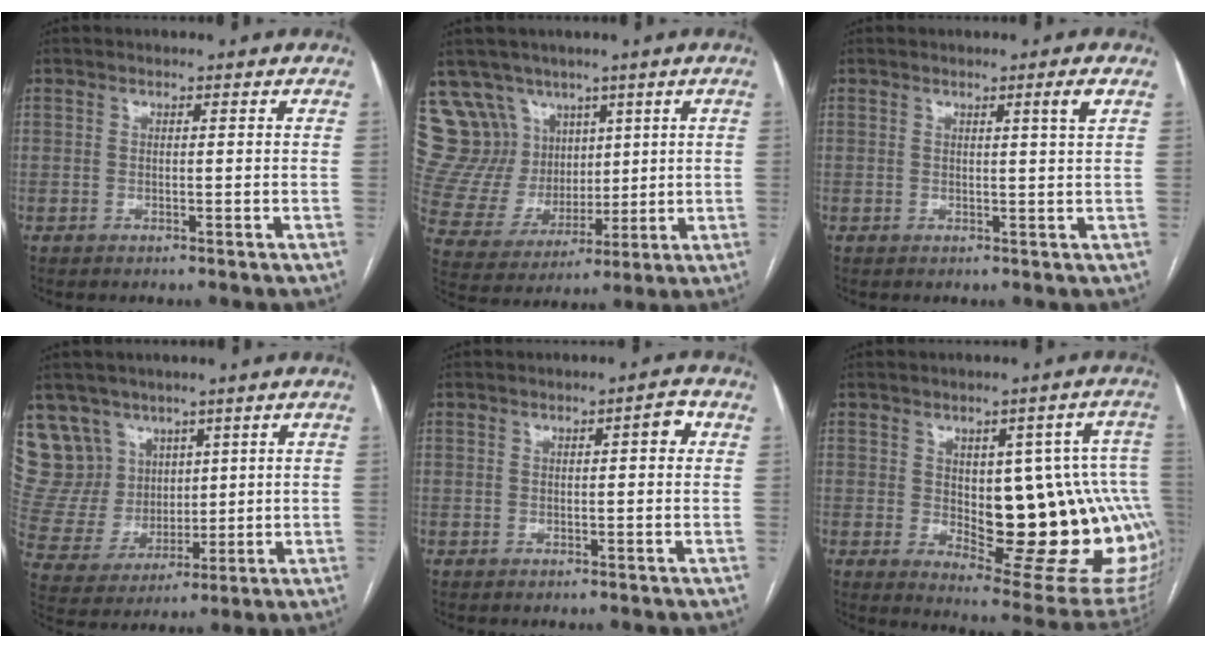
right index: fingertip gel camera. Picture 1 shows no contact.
{"total": 13.8, "force": [8.7, 10.4, 2.9], "torque": [-0.076, 0.052, 0.186]}
{"total": 1.9, "force": [0.9, -0.6, 1.6], "torque": [-0.024, -0.007, 0.017]}
{"total": 11.4, "force": [7.4, 8.5, 1.0], "torque": [-0.038, 0.042, 0.163]}
{"total": 2.3, "force": [0.6, 0.5, 2.1], "torque": [-0.026, 0.006, 0.006]}
{"total": 22.0, "force": [-1.3, 7.3, 20.7], "torque": [-0.177, 0.018, 0.011]}